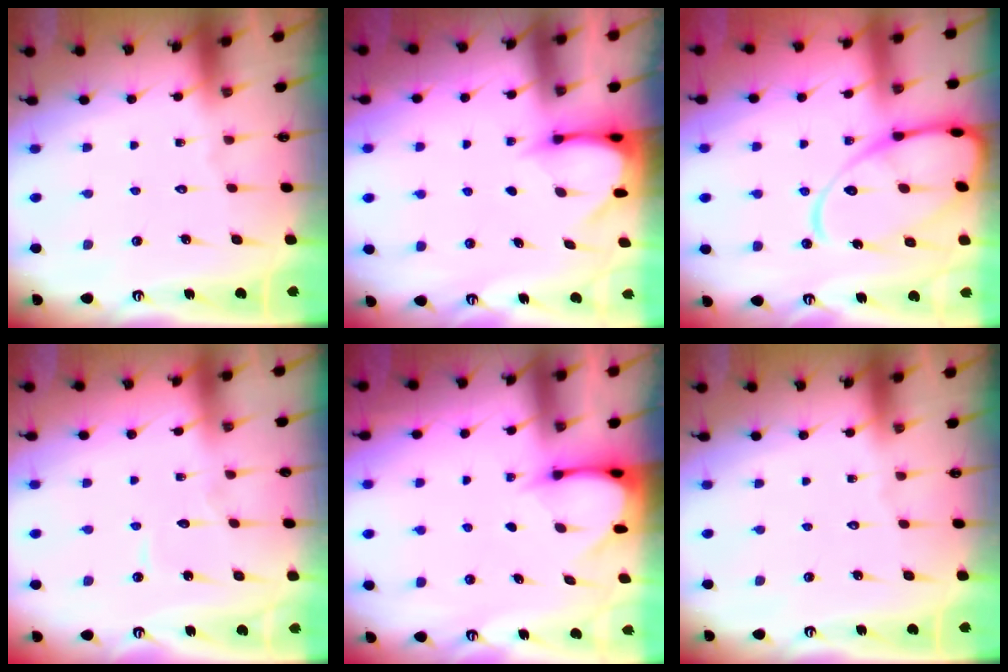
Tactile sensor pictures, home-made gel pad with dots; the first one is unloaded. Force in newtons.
{"total": 3.7, "press": 3.7, "slide": 0.2}
{"total": 15.7, "press": 15.6, "slide": 1.7}
{"total": 3.3, "press": 3.2, "slide": 0.3}
{"total": 3.5, "press": 3.5, "slide": 0.3}
{"total": 0.0}